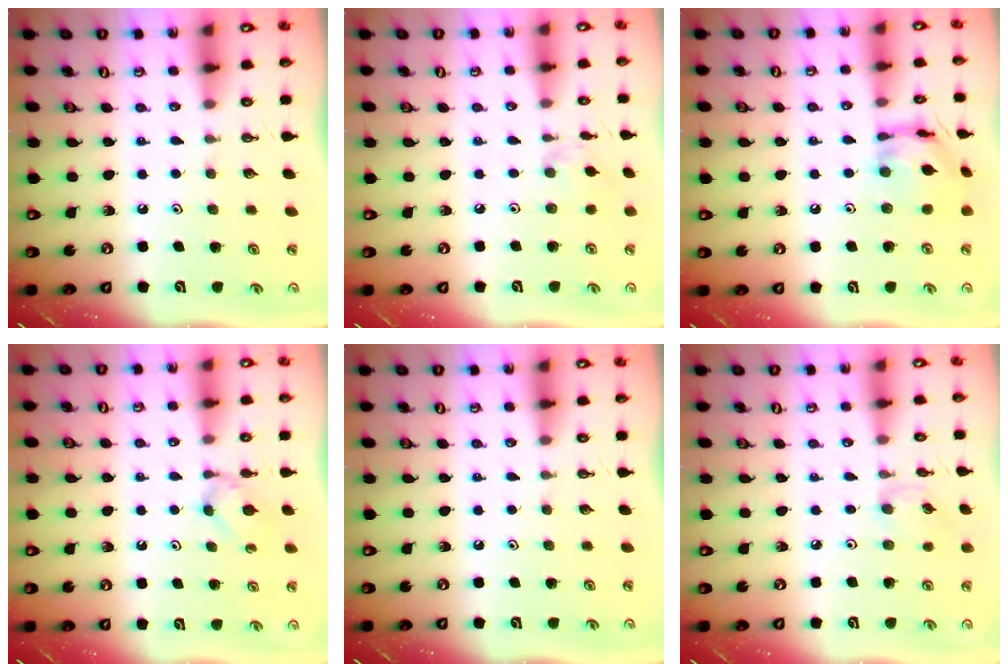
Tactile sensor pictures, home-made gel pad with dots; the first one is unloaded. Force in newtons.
{"total": 3.4, "press": 3.3, "slide": 0.7}
{"total": 11.9, "press": 11.8, "slide": 1.2}
{"total": 3.0, "press": 2.9, "slide": 0.7}
{"total": 0.0}
{"total": 2.5, "press": 2.5, "slide": 0.3}